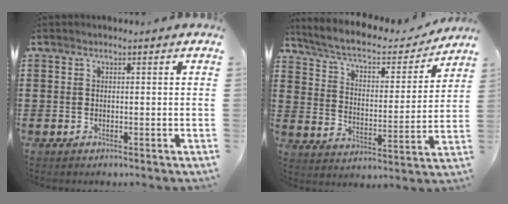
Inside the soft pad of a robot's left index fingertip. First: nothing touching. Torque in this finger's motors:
{"motor_torque": [1.08, -1.06, 0.25, 0.07]}